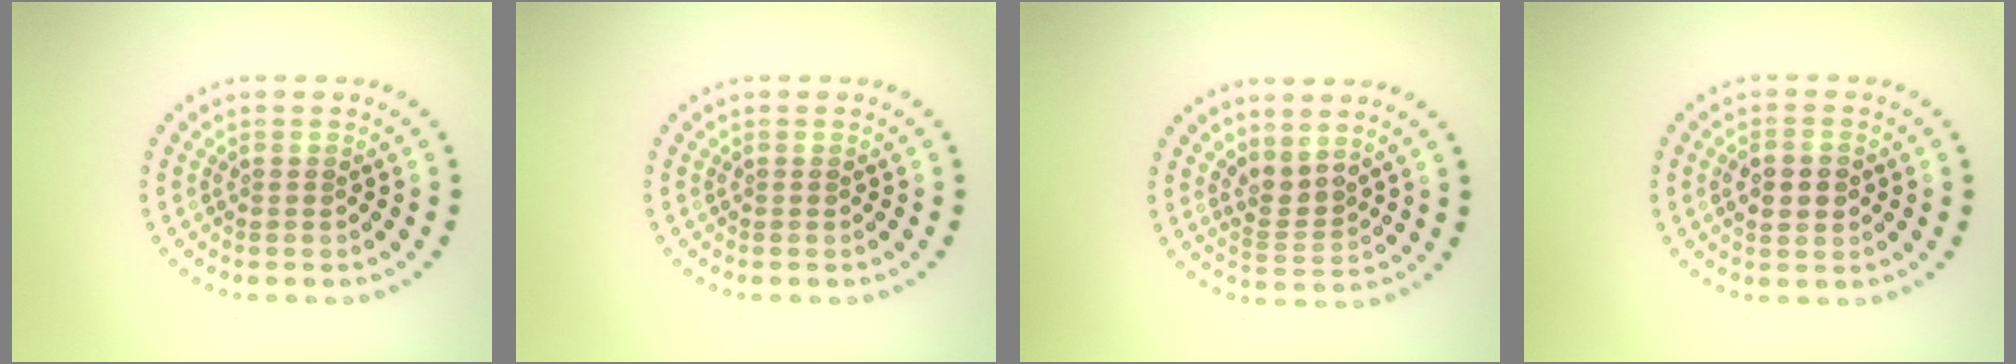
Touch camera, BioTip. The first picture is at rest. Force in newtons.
{"total": 0.0}
{"total": 2.3, "press": 1.5, "slide": 1.7}
{"total": 2.6, "press": 2.6, "slide": 0.2}